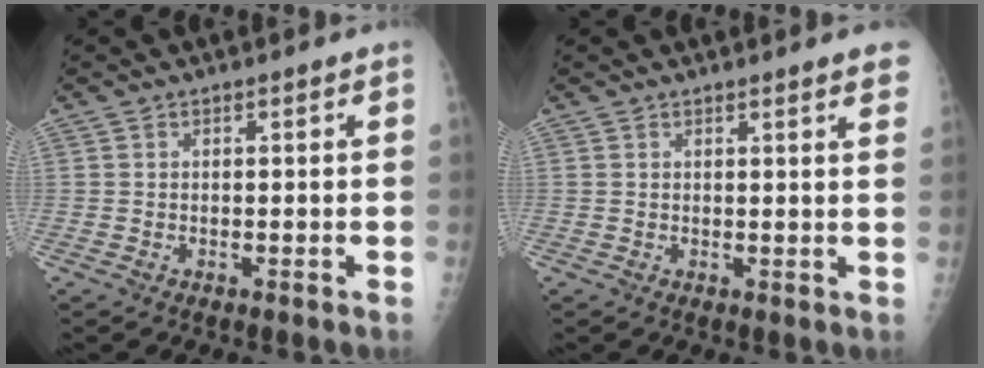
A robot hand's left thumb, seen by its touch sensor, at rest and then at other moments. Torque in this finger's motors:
{"motor_torque": [-0.39, -0.18, -0.55, -0.02, 0.07]}